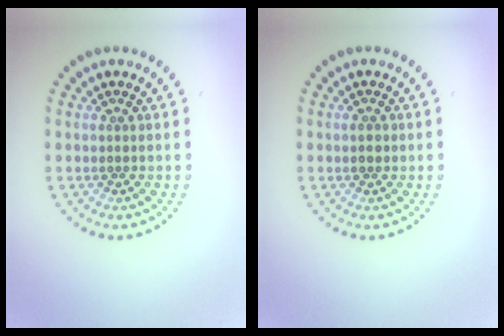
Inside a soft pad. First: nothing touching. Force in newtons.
{"total": 1.1, "press": 1.1, "slide": 0.1}